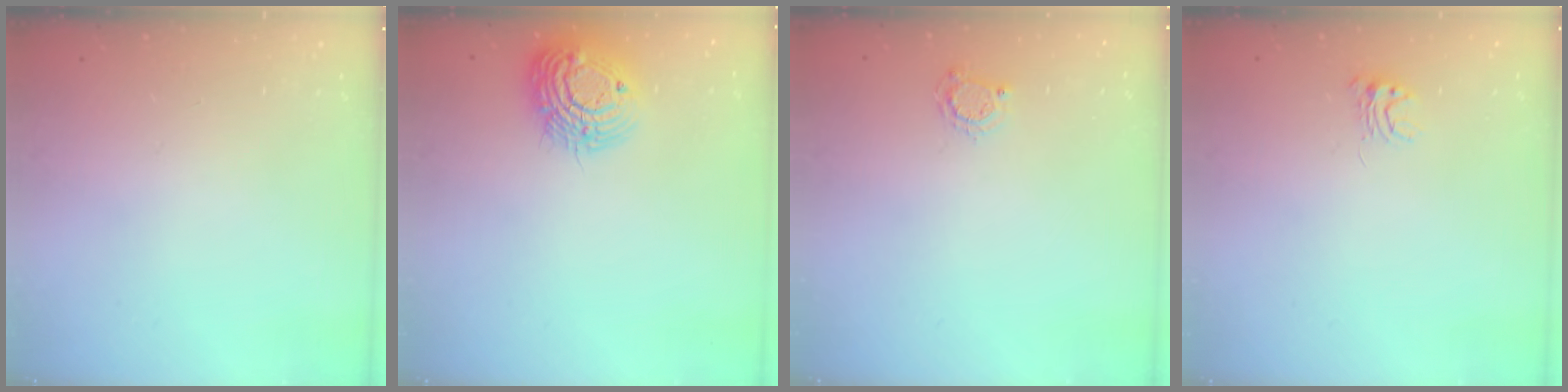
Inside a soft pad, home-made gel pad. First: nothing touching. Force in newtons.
{"total": 14.5, "press": 14.4, "slide": 1.4}
{"total": 3.2, "press": 3.2, "slide": 0.4}
{"total": 4.6, "press": 4.6, "slide": 0.3}